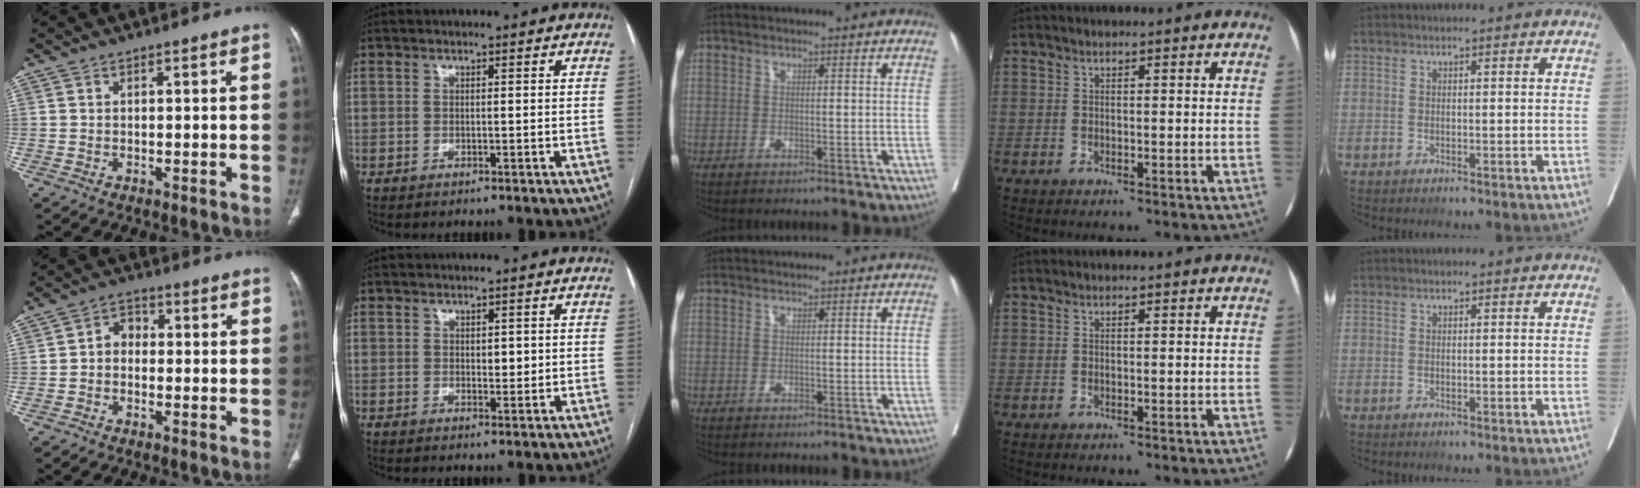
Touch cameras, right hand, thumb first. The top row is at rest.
{"thumb": {"total": 3.8, "force": [-0.6, 3.0, 2.2], "torque": [-0.021, 0.018, -0.024]}, "index": {"total": 1.8, "force": [0.3, 1.1, 1.4], "torque": [-0.016, -0.001, 0.006]}}